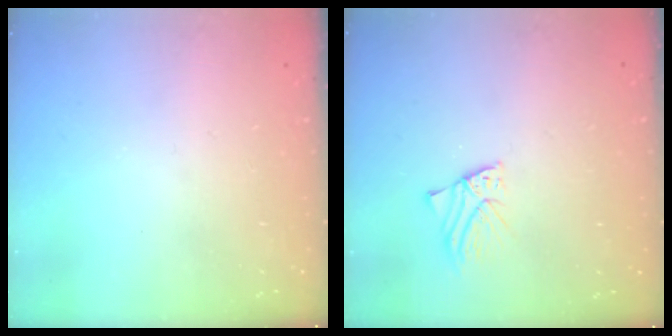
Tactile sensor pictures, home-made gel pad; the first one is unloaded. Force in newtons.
{"total": 2.1, "press": 2.1, "slide": 0.2}